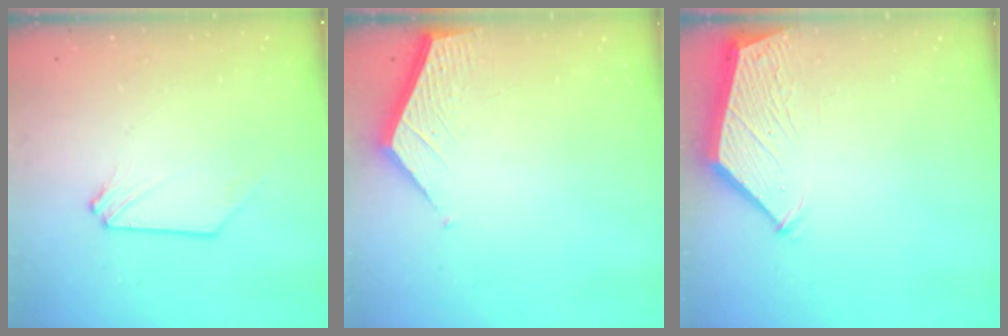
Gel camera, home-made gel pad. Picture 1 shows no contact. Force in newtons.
{"total": 3.7, "press": 3.7, "slide": 0.2}
{"total": 3.4, "press": 3.4, "slide": 0.5}